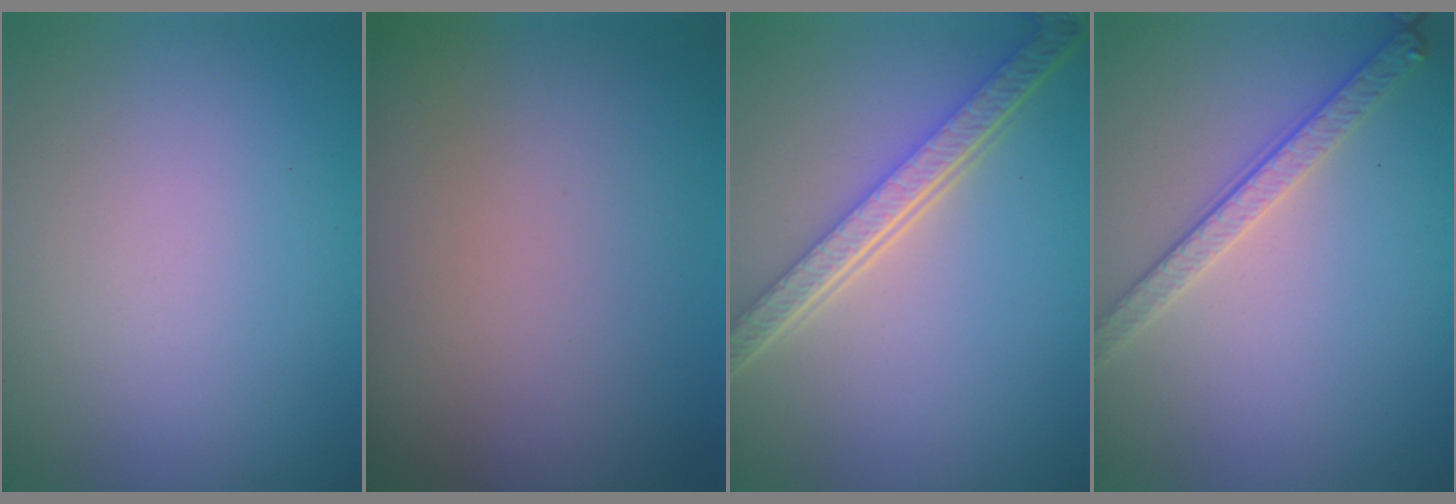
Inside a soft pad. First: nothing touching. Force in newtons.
{"total": 0.0}
{"total": 5.6, "press": 4.2, "slide": 3.8}
{"total": 2.7, "press": 2.6, "slide": 0.9}